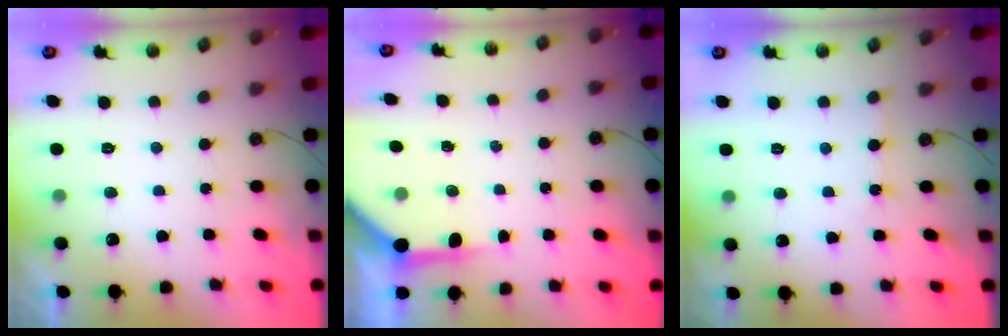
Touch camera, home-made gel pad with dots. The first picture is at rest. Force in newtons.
{"total": 7.0, "press": 7.0, "slide": 0.6}
{"total": 1.5, "press": 1.5, "slide": 0.2}